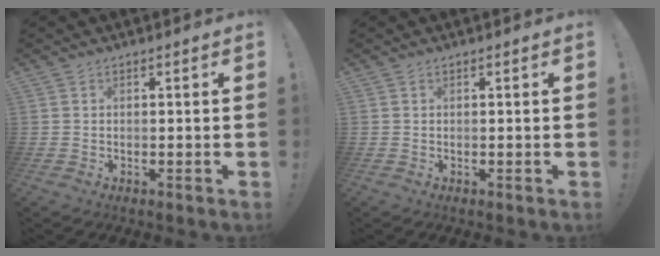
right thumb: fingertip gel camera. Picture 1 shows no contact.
{"total": 0.0}